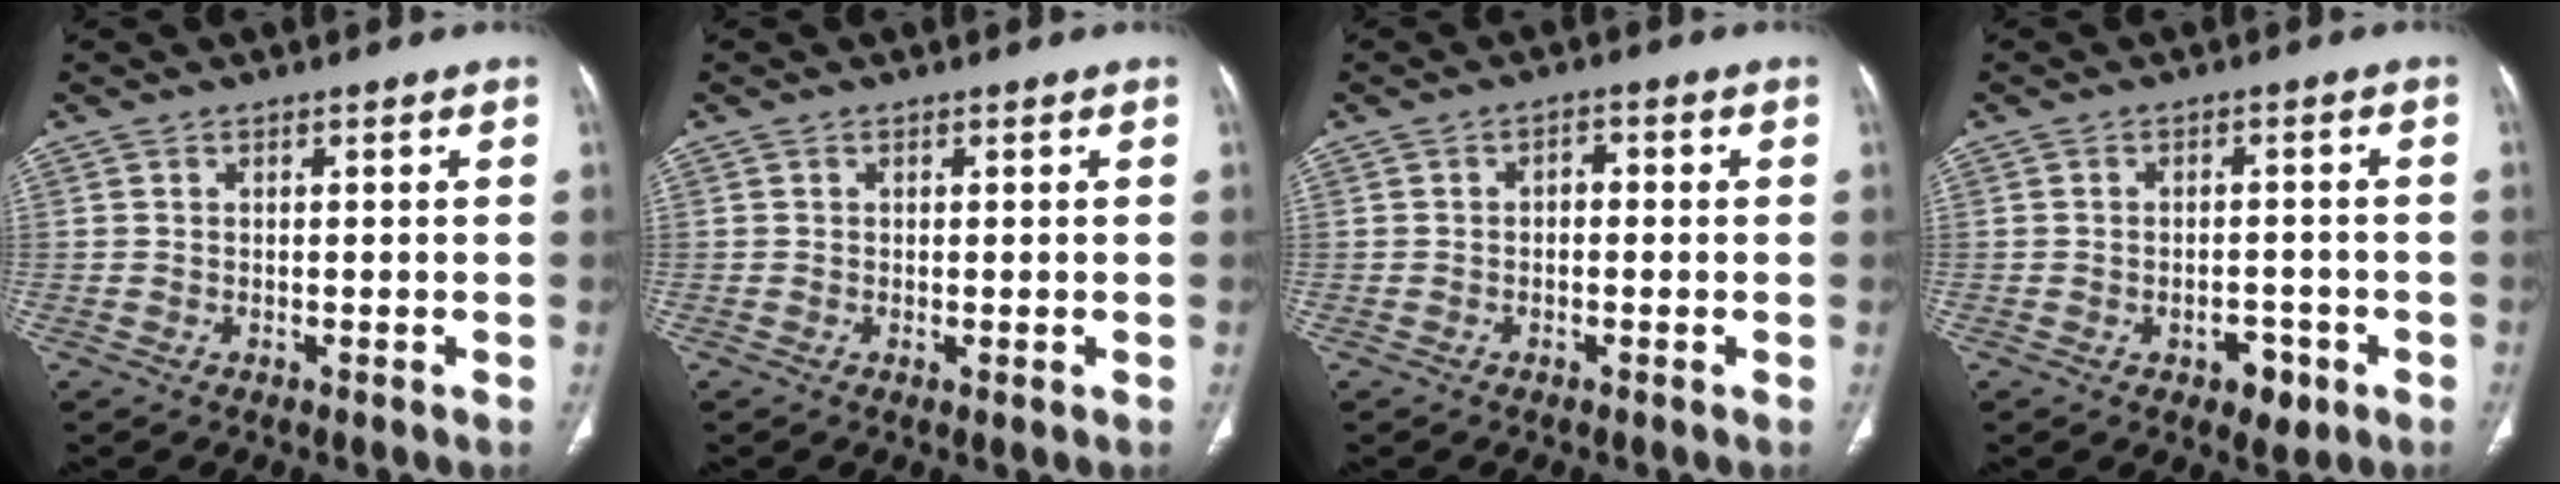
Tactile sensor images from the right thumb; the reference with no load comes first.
{"total": 0.5, "force": [0.0, 0.2, 0.5], "torque": [-0.014, -0.004, 0.000]}
{"total": 1.9, "force": [-0.1, 1.3, 1.4], "torque": [-0.007, 0.010, -0.009]}
{"total": 4.9, "force": [-2.3, 2.9, 3.1], "torque": [-0.027, 0.015, -0.024]}